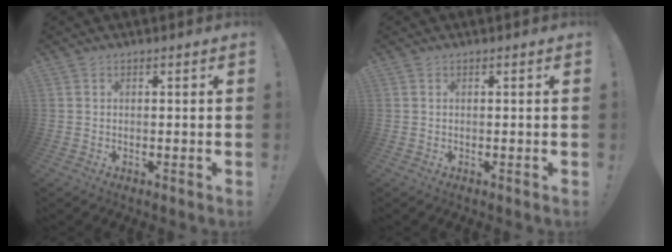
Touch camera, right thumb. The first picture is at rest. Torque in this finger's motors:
{"motor_torque": [-0.03, 0.11, 0.13, -0.01, -0.02]}